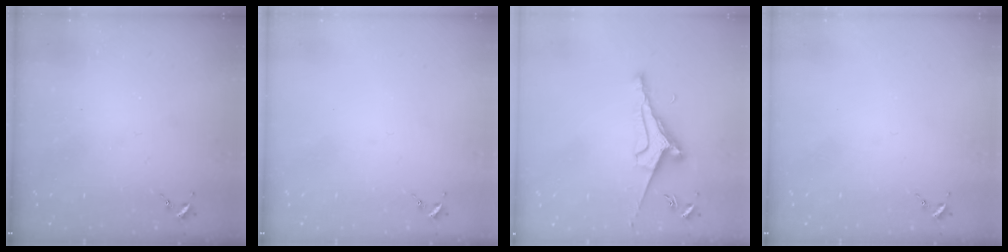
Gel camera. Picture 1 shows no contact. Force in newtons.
{"total": 0.0}
{"total": 8.1, "press": 8.0, "slide": 1.2}
{"total": 0.0}